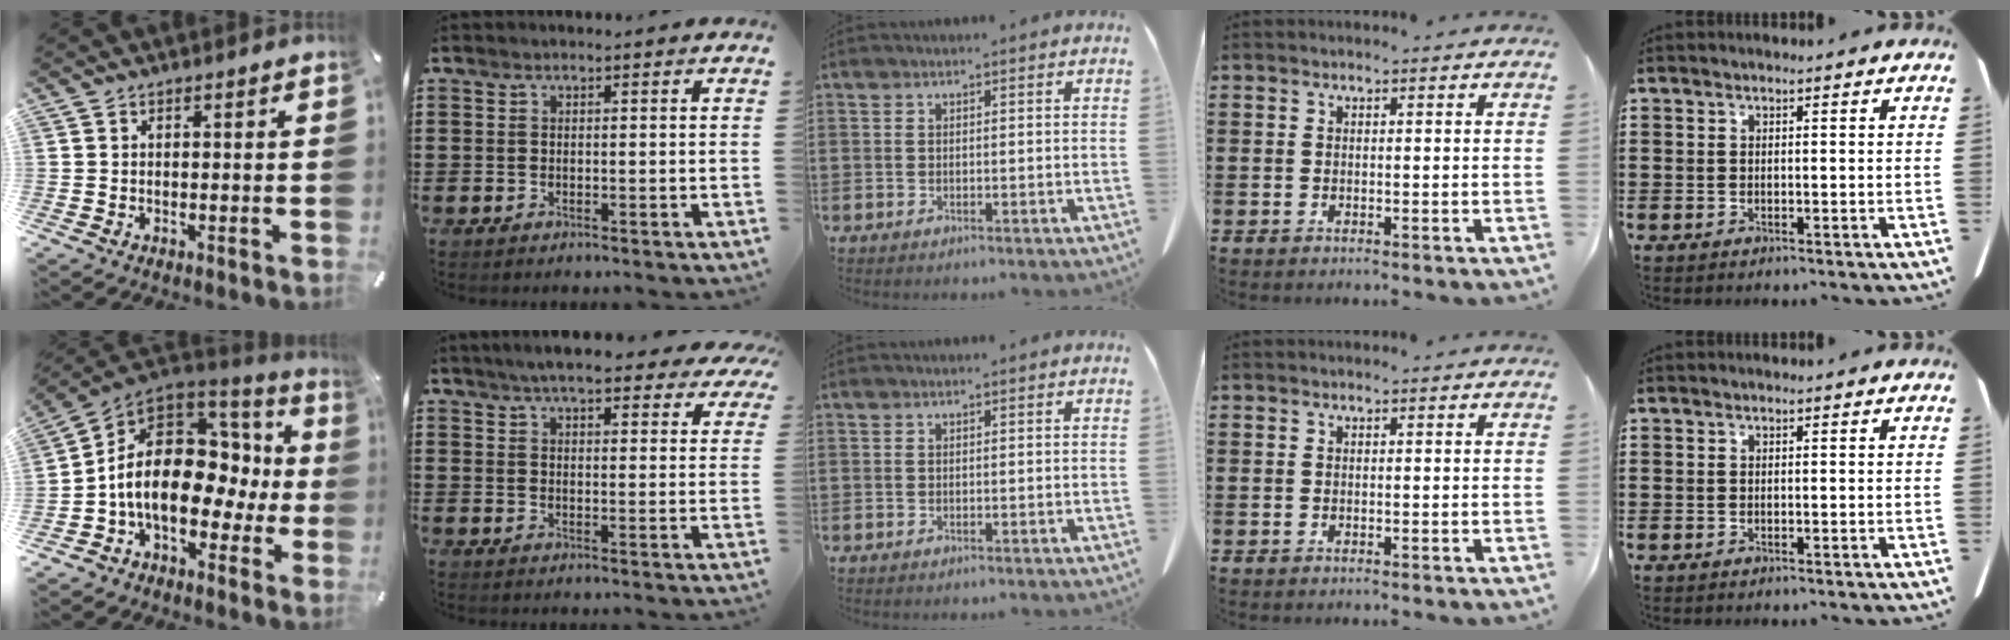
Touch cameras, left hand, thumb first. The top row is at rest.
{"thumb": {"total": 17.7, "force": [-0.9, 12.2, 12.7], "torque": [-0.228, -0.005, -0.012]}, "index": {"total": 6.3, "force": [5.7, 0.6, 2.6], "torque": [-0.062, -0.017, 0.101]}}